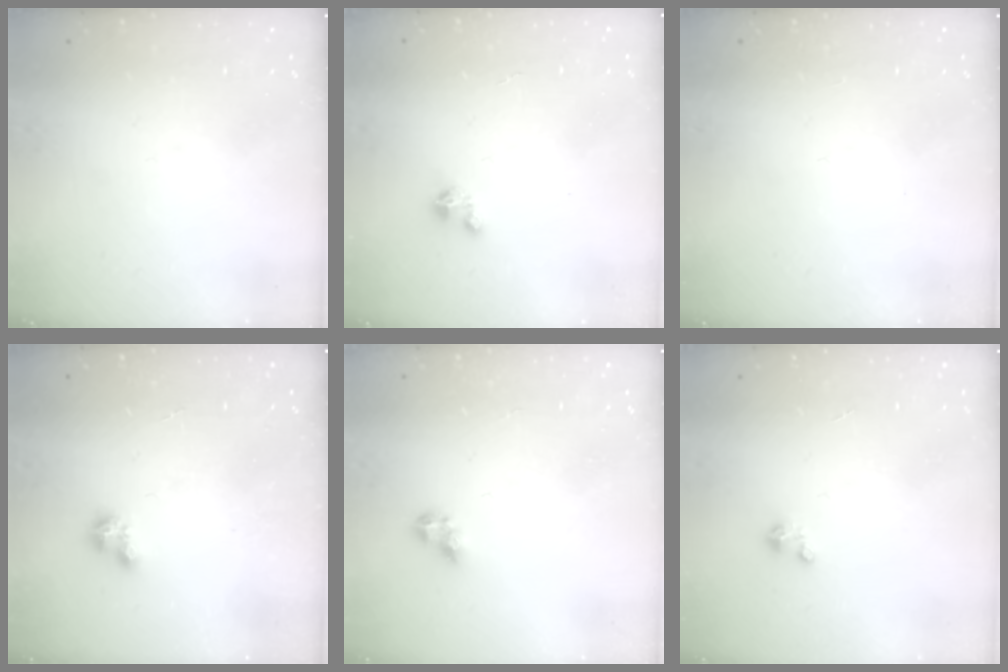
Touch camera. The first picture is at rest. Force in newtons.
{"total": 2.0, "press": 2.0, "slide": 0.1}
{"total": 0.0}
{"total": 1.0, "press": 1.0, "slide": 0.1}
{"total": 5.5, "press": 5.5, "slide": 0.6}
{"total": 0.8, "press": 0.7, "slide": 0.3}